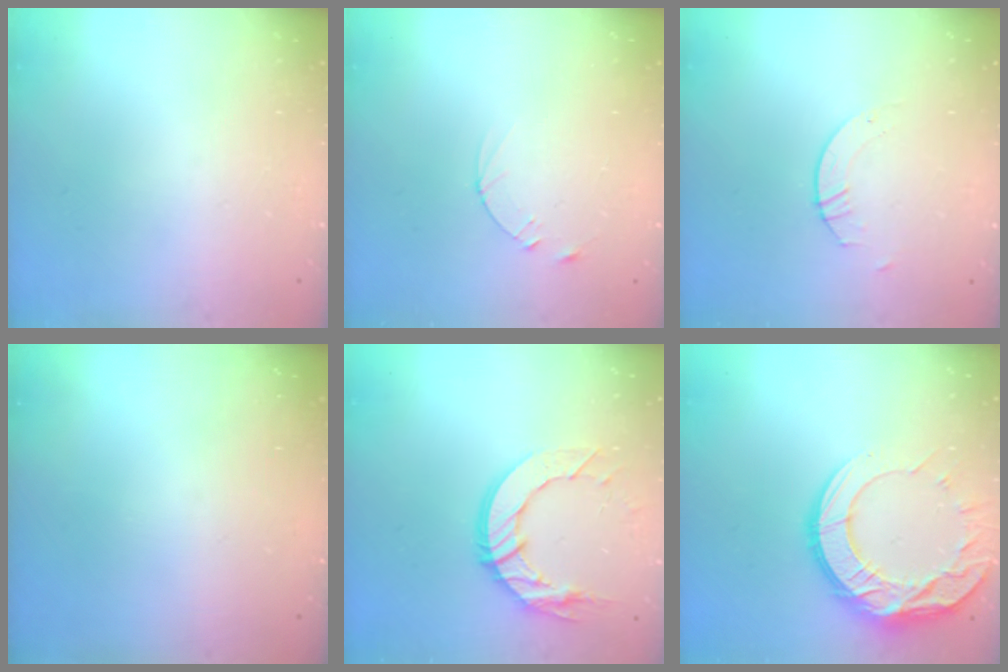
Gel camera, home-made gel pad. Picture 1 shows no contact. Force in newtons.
{"total": 2.4, "press": 2.3, "slide": 0.2}
{"total": 2.6, "press": 2.6, "slide": 0.2}
{"total": 0.0}
{"total": 12.1, "press": 12.1, "slide": 0.8}
{"total": 15.6, "press": 15.5, "slide": 1.1}